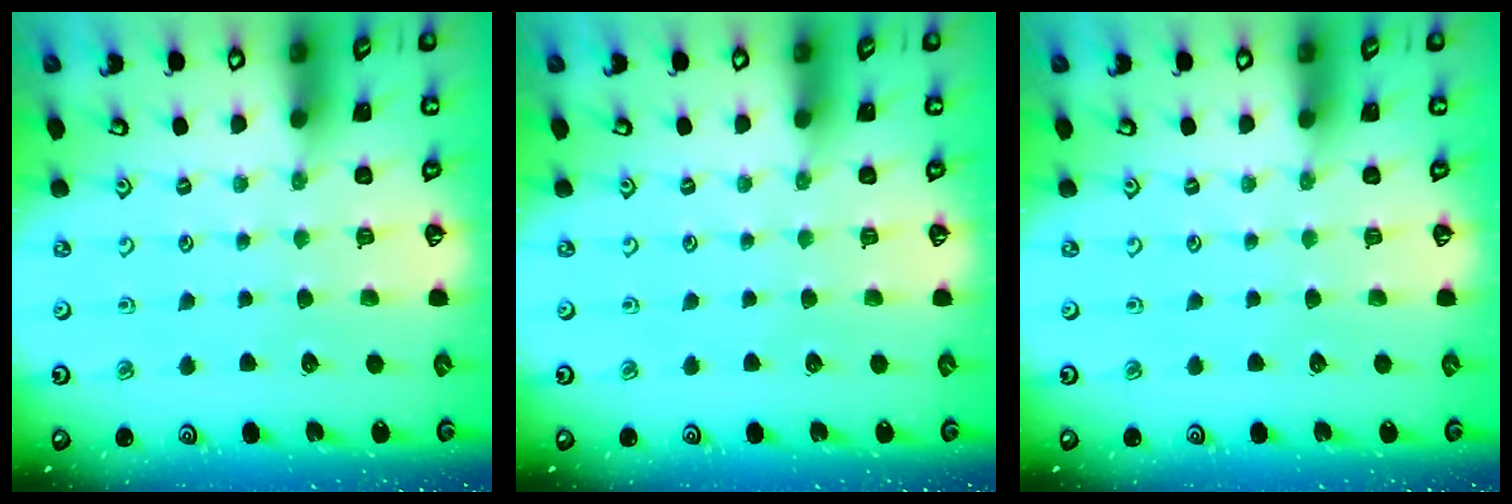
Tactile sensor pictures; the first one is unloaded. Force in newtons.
{"total": 0.0}
{"total": 0.0}